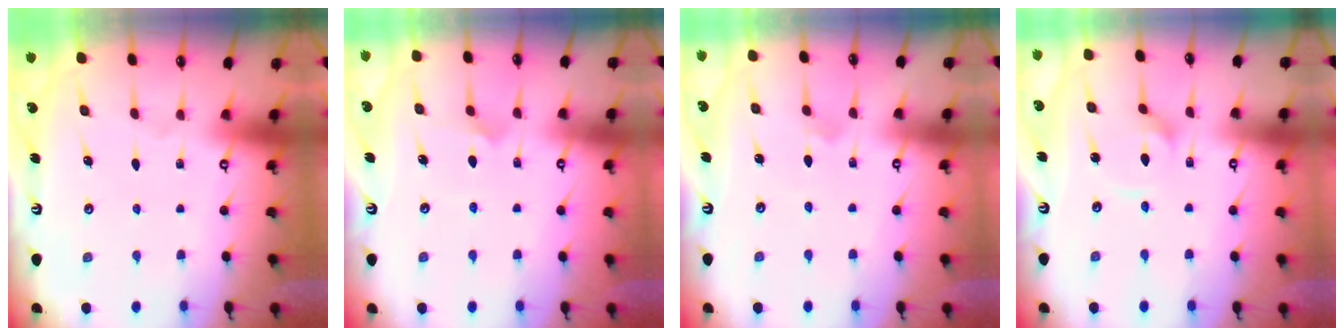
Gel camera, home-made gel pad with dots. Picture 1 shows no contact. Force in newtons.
{"total": 5.7, "press": 5.7, "slide": 0.5}
{"total": 1.5, "press": 1.5, "slide": 0.1}
{"total": 2.3, "press": 2.3, "slide": 0.3}